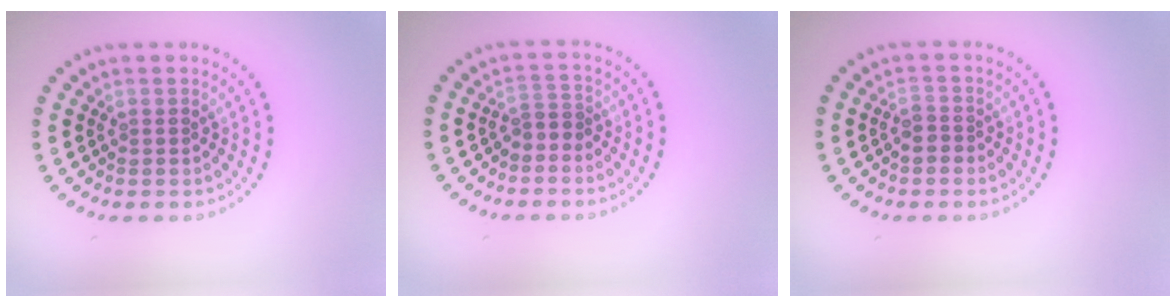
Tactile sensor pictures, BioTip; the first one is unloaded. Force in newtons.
{"total": 1.3, "press": 1.0, "slide": 0.8}
{"total": 1.3, "press": 1.1, "slide": 0.7}